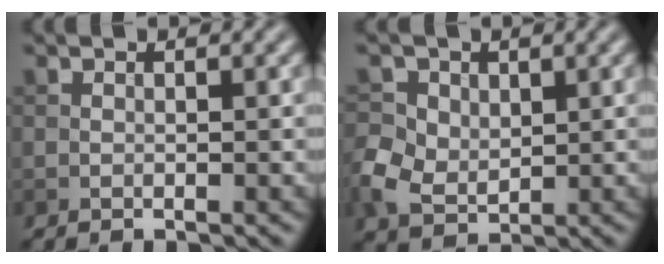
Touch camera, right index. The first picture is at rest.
{"total": 4.4, "force": [0.2, 3.7, 2.5], "torque": [-0.060, 0.000, 0.004]}